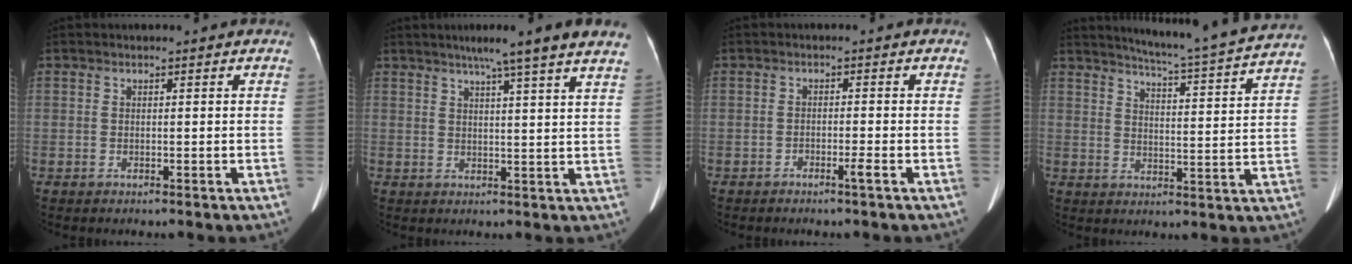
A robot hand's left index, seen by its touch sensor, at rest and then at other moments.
{"total": 10.9, "force": [8.5, -1.1, 6.7], "torque": [-0.094, 0.012, 0.092]}
{"total": 1.3, "force": [-0.9, -0.3, 0.9], "torque": [-0.013, 0.001, -0.019]}
{"total": 17.1, "force": [15.7, -1.2, 6.5], "torque": [-0.111, -0.042, 0.195]}